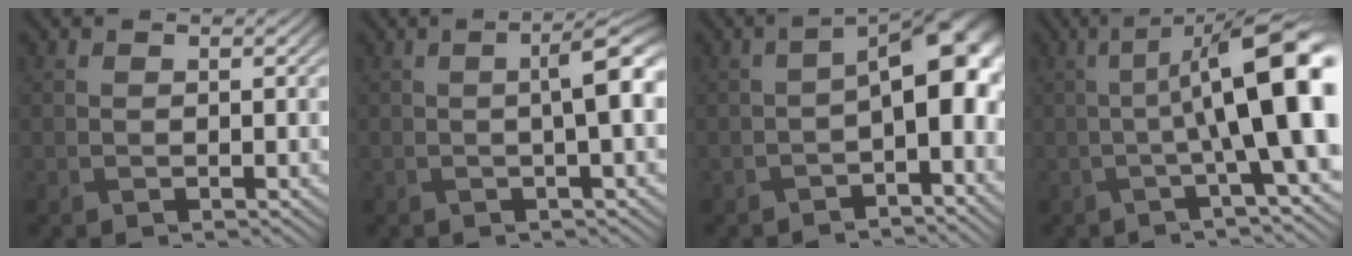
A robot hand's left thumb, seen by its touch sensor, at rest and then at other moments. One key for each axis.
{"total": 4.9, "fx": 0.4, "fy": 0.9, "fz": 4.8, "tx": -0.073, "ty": 0.011, "tz": 0.003}
{"total": 7.3, "fx": -0.8, "fy": 3.1, "fz": 6.5, "tx": -0.100, "ty": -0.003, "tz": -0.013}
{"total": 12.7, "fx": 0.4, "fy": 3.1, "fz": 12.3, "tx": -0.169, "ty": 0.008, "tz": 0.006}